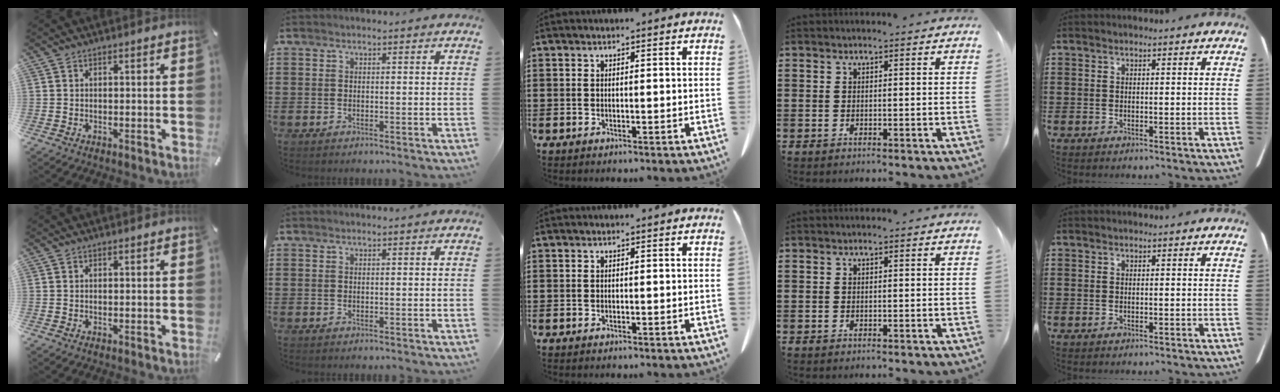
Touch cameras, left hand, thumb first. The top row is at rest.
{}